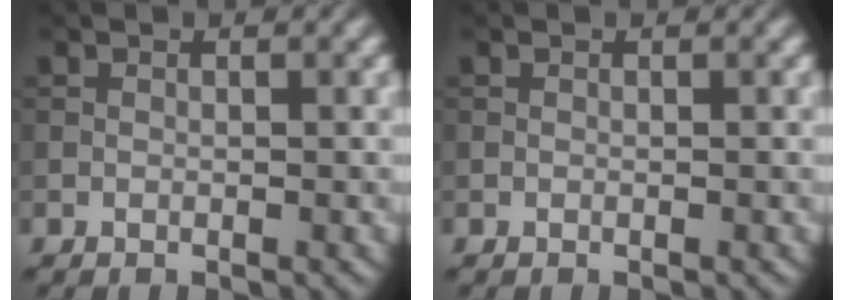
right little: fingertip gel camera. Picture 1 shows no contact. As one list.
[{"total": 0.0}]